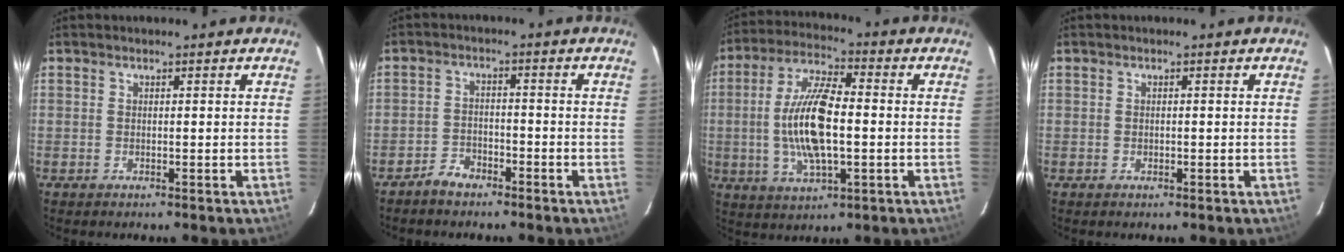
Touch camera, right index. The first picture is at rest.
{"total": 3.9, "force": [-3.3, 1.8, 1.1], "torque": [-0.040, 0.010, -0.060]}
{"total": 14.1, "force": [-1.3, 4.7, 13.2], "torque": [-0.267, 0.004, -0.023]}
{"total": 0.5, "force": [-0.1, 0.3, 0.4], "torque": [-0.008, 0.001, -0.002]}